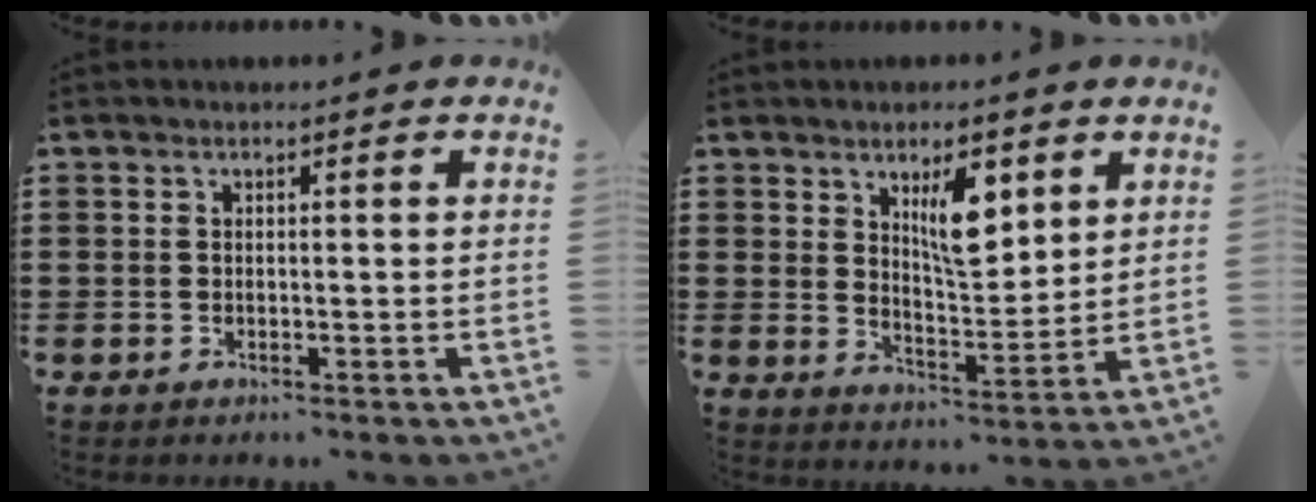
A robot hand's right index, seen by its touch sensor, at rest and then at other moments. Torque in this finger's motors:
{"motor_torque": [0.95, 0.27, 0.21, 0.08]}